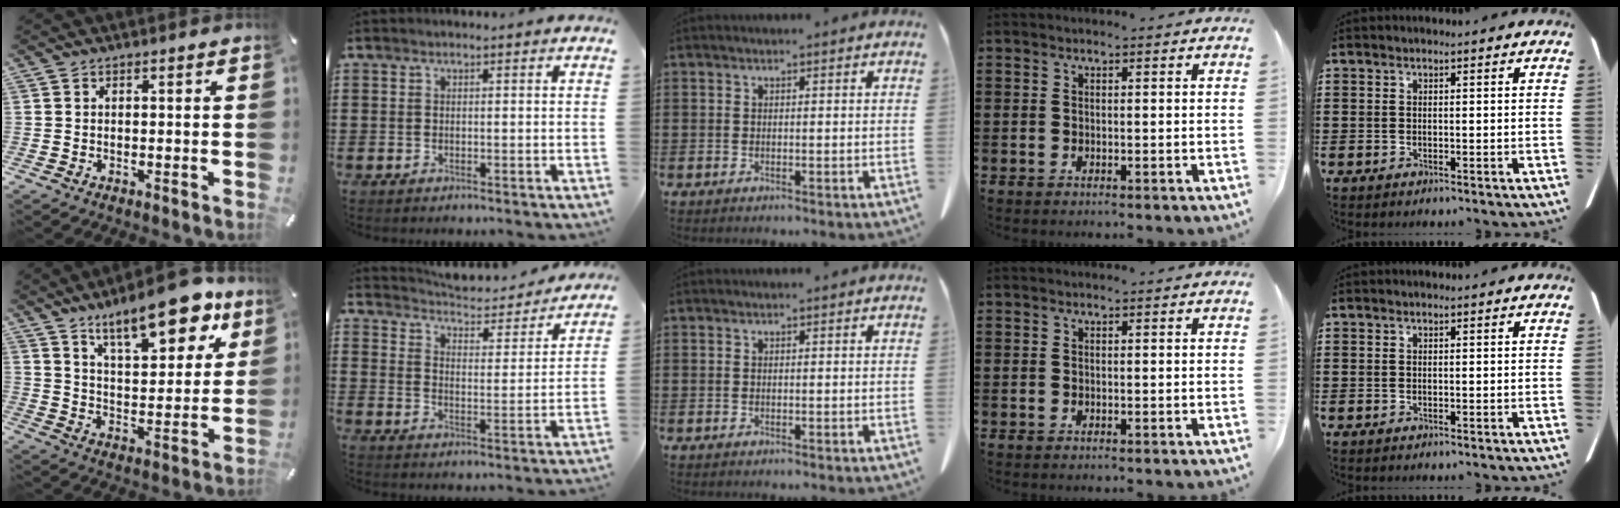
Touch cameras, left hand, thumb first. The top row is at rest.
{"thumb": {"total": 17.9, "force": [12.7, 7.0, 10.4], "torque": [-0.152, -0.075, 0.212]}, "index": {"total": 4.3, "force": [4.2, 0.3, 0.6], "torque": [-0.036, -0.036, 0.068]}}